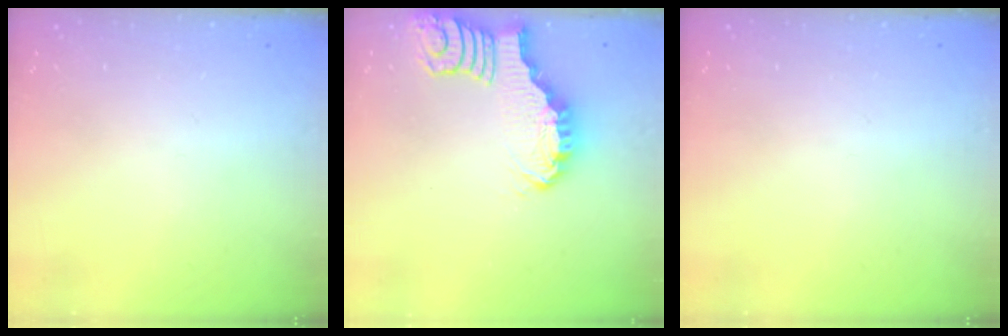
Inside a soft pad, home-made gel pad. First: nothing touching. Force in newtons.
{"total": 2.2, "press": 2.2, "slide": 0.2}
{"total": 0.0}